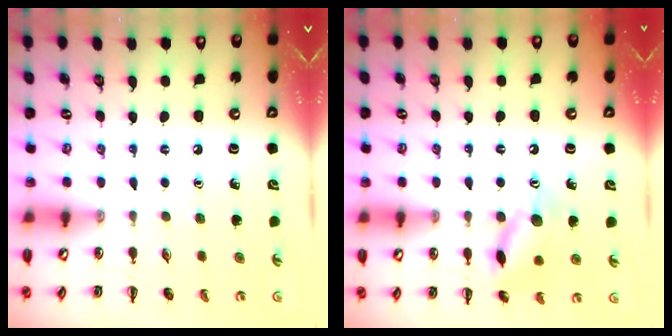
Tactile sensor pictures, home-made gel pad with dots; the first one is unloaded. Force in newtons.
{"total": 12.4, "press": 12.3, "slide": 0.9}